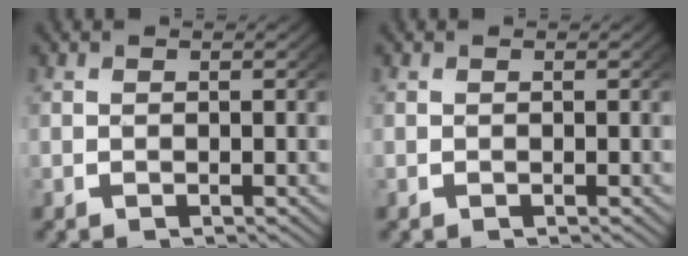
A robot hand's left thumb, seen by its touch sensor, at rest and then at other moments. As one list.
[{"total": 0.0}]